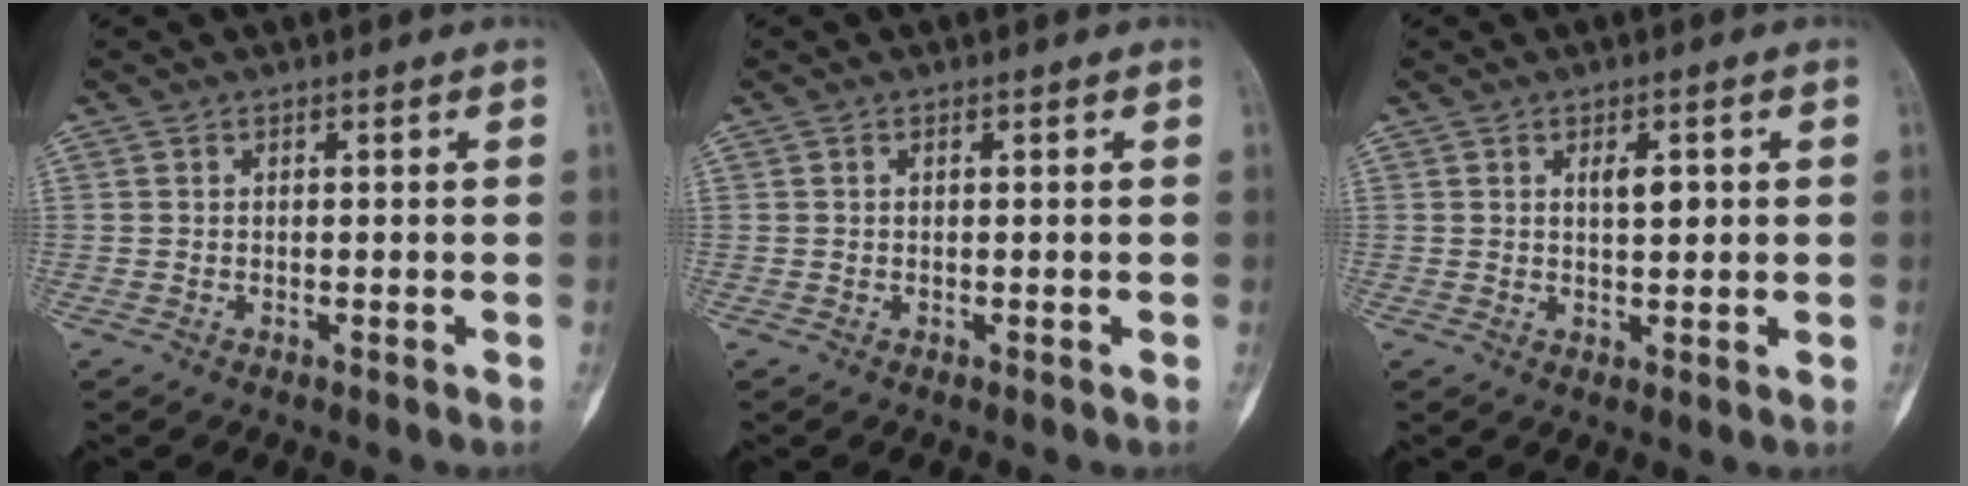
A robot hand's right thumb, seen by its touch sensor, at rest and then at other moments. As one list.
[{"total": 0.0}, {"total": 3.3, "force": [0.9, 1.5, 2.8], "torque": [-0.037, -0.004, 0.012]}]